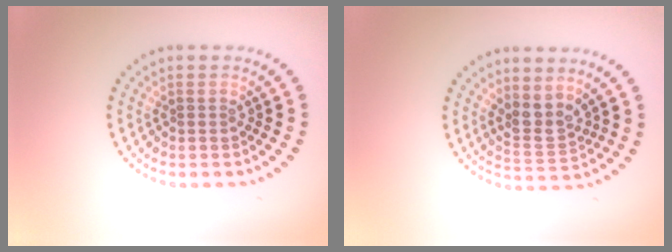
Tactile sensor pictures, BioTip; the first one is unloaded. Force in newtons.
{"total": 2.5, "press": 2.0, "slide": 1.6}